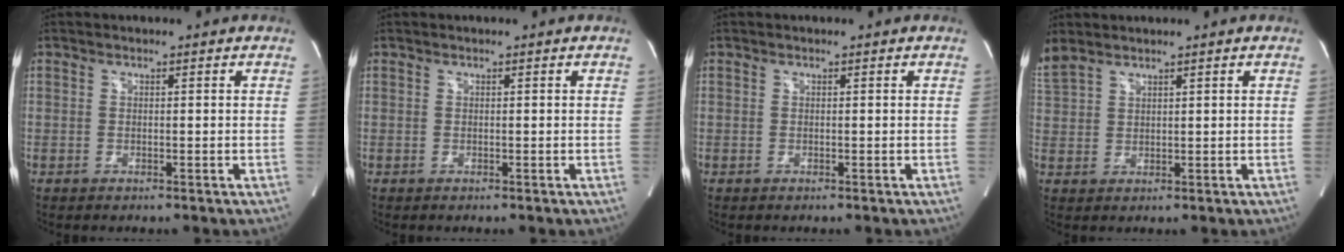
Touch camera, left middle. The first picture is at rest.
{"total": 0.0}
{"total": 0.0}
{"total": 4.2, "force": [3.8, 1.0, 1.4], "torque": [-0.052, 0.020, 0.093]}